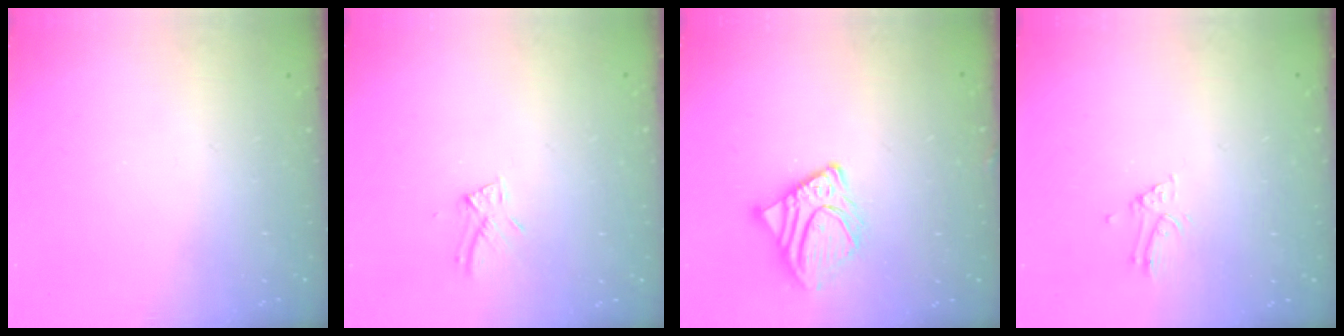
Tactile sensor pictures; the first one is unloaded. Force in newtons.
{"total": 7.2, "press": 7.2, "slide": 0.6}
{"total": 12.7, "press": 12.5, "slide": 2.0}
{"total": 1.1, "press": 1.1, "slide": 0.0}